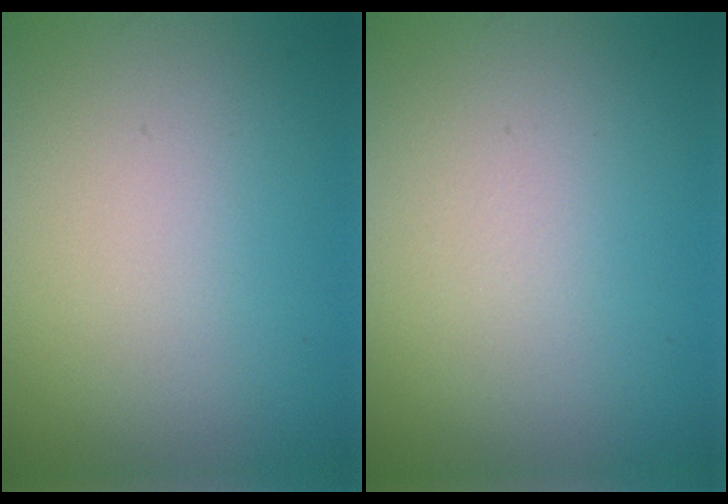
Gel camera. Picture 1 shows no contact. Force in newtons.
{"total": 0.0}